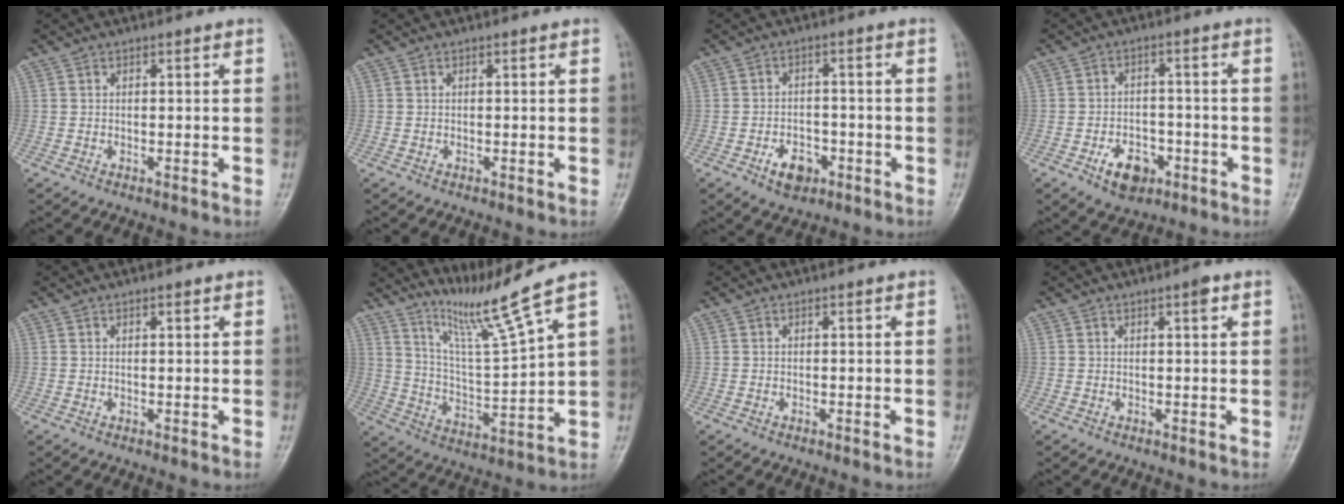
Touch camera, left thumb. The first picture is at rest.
{"total": 0.0}
{"total": 5.8, "force": [-2.9, 3.9, 3.3], "torque": [-0.038, 0.021, -0.044]}
{"total": 7.3, "force": [-3.5, 4.9, 4.2], "torque": [-0.044, 0.023, -0.053]}
{"total": 1.1, "force": [0.6, 0.4, 0.9], "torque": [-0.011, 0.001, 0.007]}
{"total": 10.7, "force": [8.6, -2.3, 5.9], "torque": [-0.105, -0.077, 0.171]}
{"total": 0.0}
{"total": 1.8, "force": [0.9, 0.4, 1.5], "torque": [-0.019, 0.000, 0.011]}